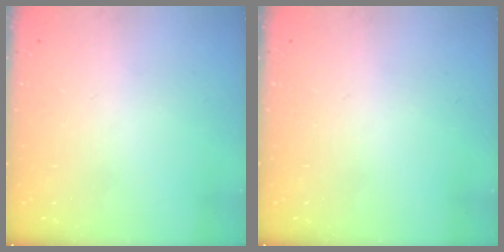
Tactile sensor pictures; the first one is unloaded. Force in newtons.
{"total": 0.0}